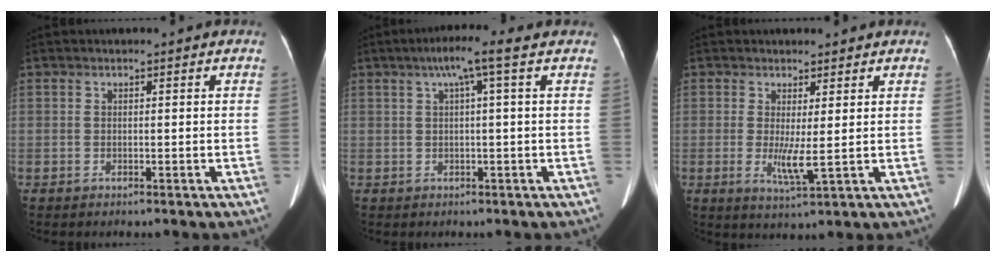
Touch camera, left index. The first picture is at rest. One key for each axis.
{"total": 4.4, "fx": 2.1, "fy": -0.7, "fz": 3.8, "tx": -0.069, "ty": 0.017, "tz": 0.036}
{"total": 3.8, "fx": 0.4, "fy": 0.3, "fz": 3.8, "tx": -0.071, "ty": -0.011, "tz": 0.016}